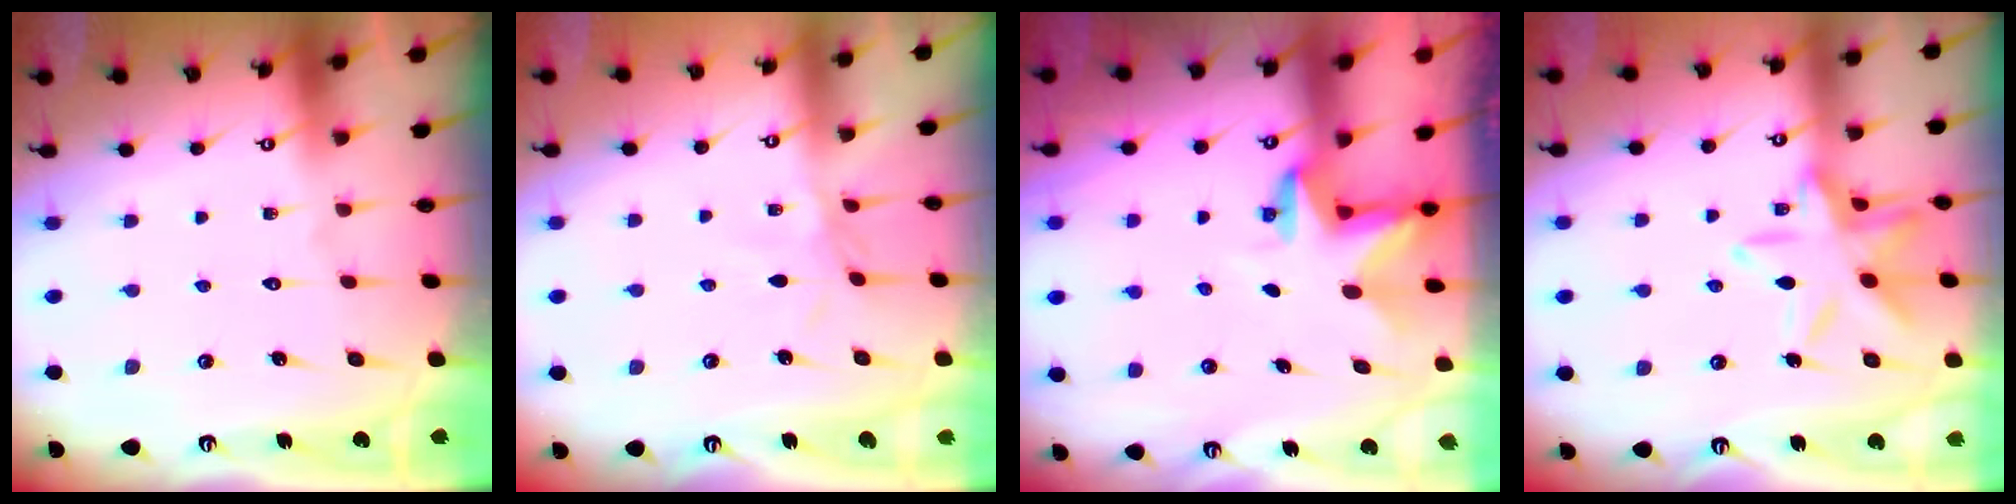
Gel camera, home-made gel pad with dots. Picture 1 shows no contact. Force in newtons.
{"total": 2.6, "press": 2.6, "slide": 0.4}
{"total": 2.9, "press": 2.9, "slide": 0.2}
{"total": 14.0, "press": 14.0, "slide": 0.8}